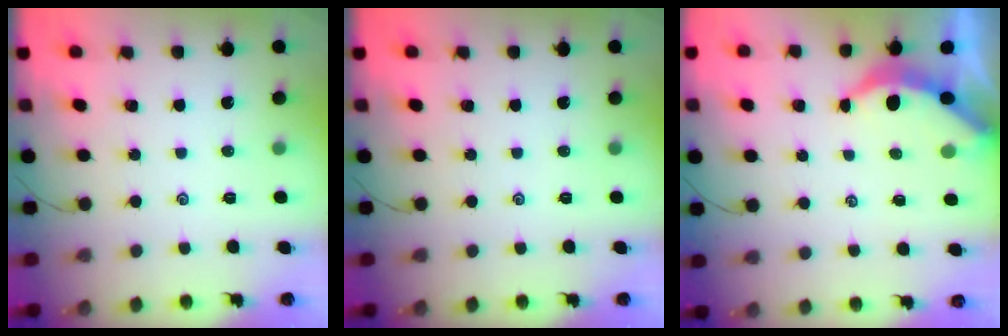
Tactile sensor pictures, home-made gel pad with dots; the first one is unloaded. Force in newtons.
{"total": 0.0}
{"total": 3.6, "press": 3.6, "slide": 0.4}